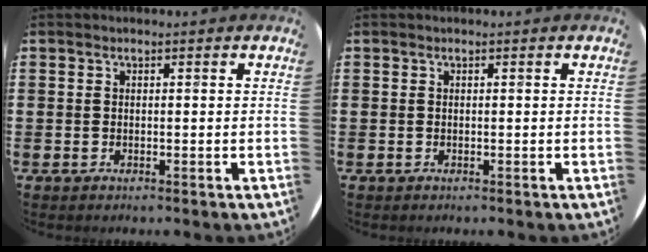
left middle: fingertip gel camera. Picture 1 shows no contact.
{"total": 0.0}